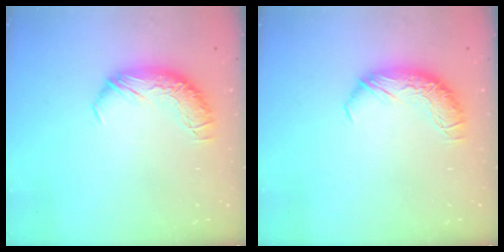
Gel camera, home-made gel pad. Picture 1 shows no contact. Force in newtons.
{"total": 0.0}